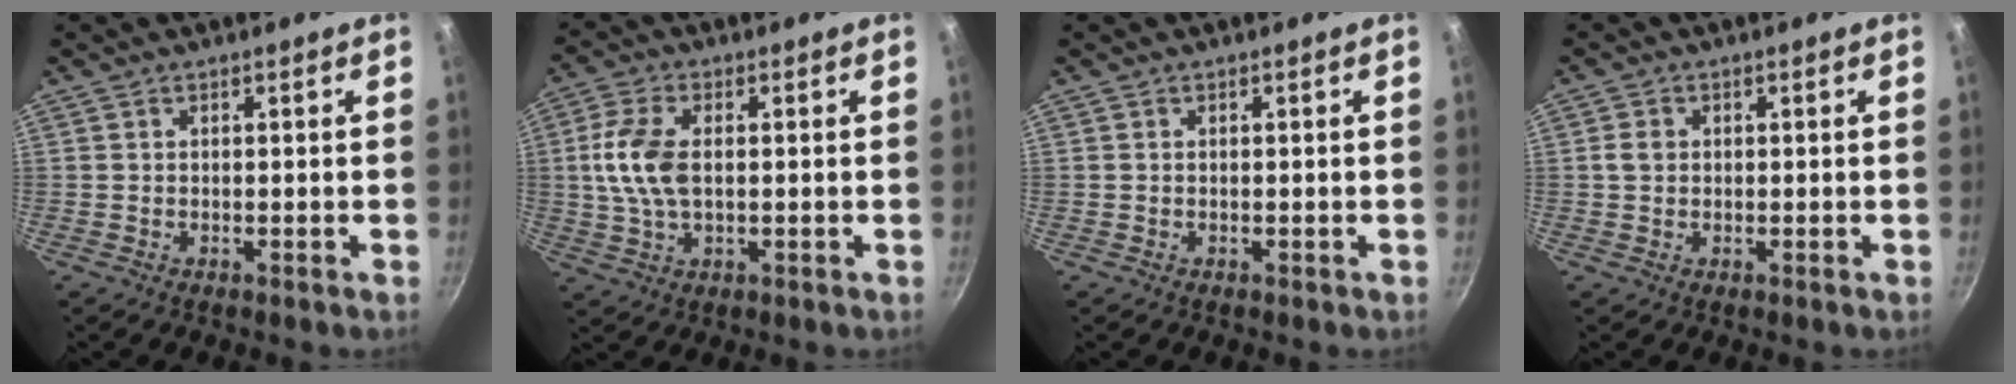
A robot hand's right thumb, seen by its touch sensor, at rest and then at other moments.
{"total": 9.2, "force": [0.6, 5.1, 7.6], "torque": [-0.155, 0.008, 0.007]}
{"total": 0.0}
{"total": 2.1, "force": [0.2, 1.8, 1.1], "torque": [-0.014, 0.006, 0.002]}